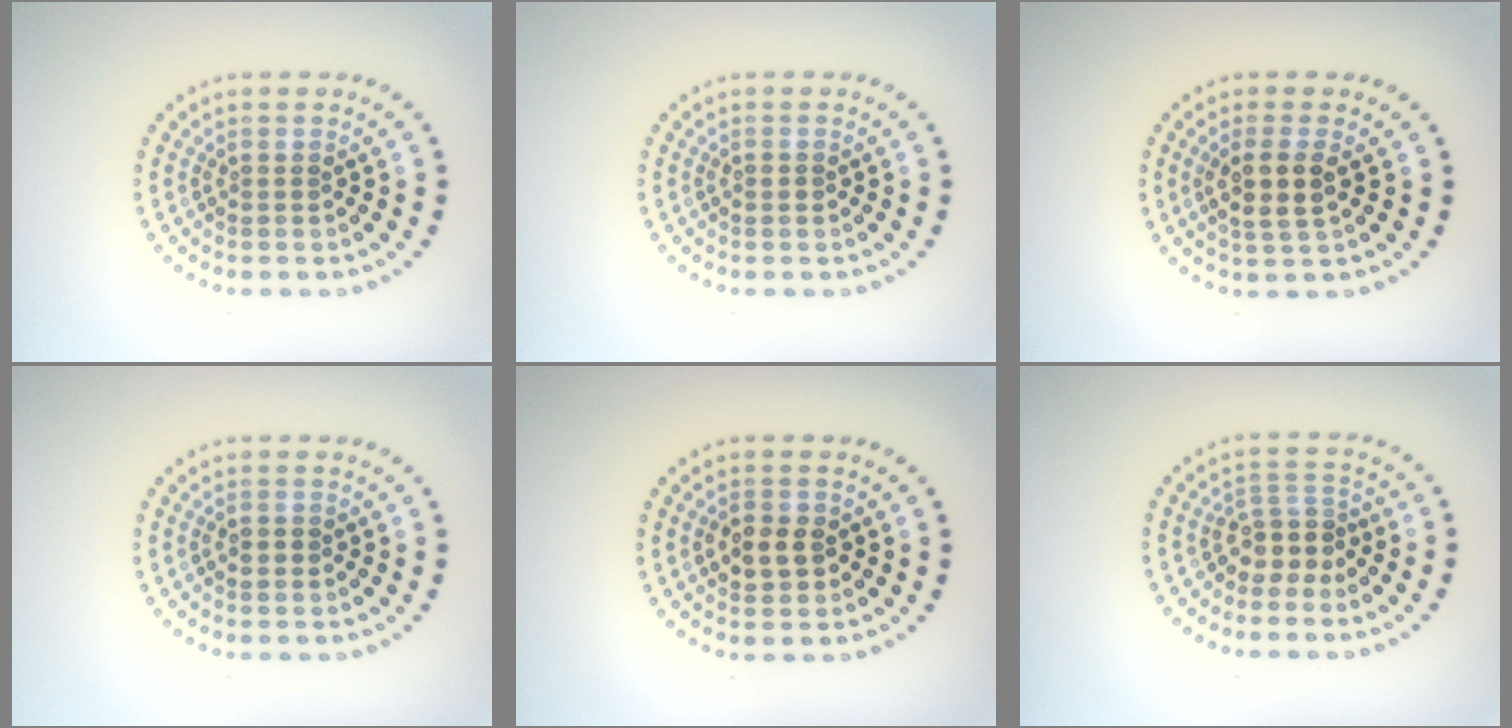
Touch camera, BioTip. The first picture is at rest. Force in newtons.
{"total": 0.9, "press": 0.9, "slide": 0.1}
{"total": 2.9, "press": 2.6, "slide": 1.3}
{"total": 1.3, "press": 1.3, "slide": 0.1}
{"total": 2.6, "press": 2.6, "slide": 0.2}
{"total": 2.7, "press": 2.0, "slide": 1.8}